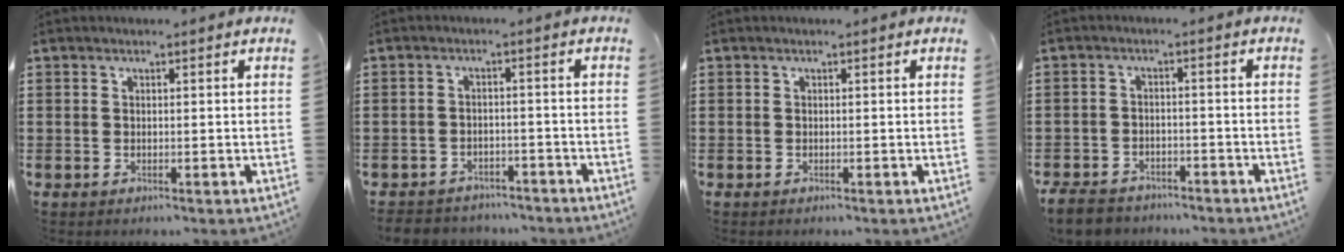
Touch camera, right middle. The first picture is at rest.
{"total": 3.0, "force": [-2.9, 0.8, -0.2], "torque": [-0.004, 0.001, -0.064]}
{"total": 0.0}
{"total": 4.1, "force": [-3.9, 1.1, 0.6], "torque": [-0.025, 0.001, -0.083]}